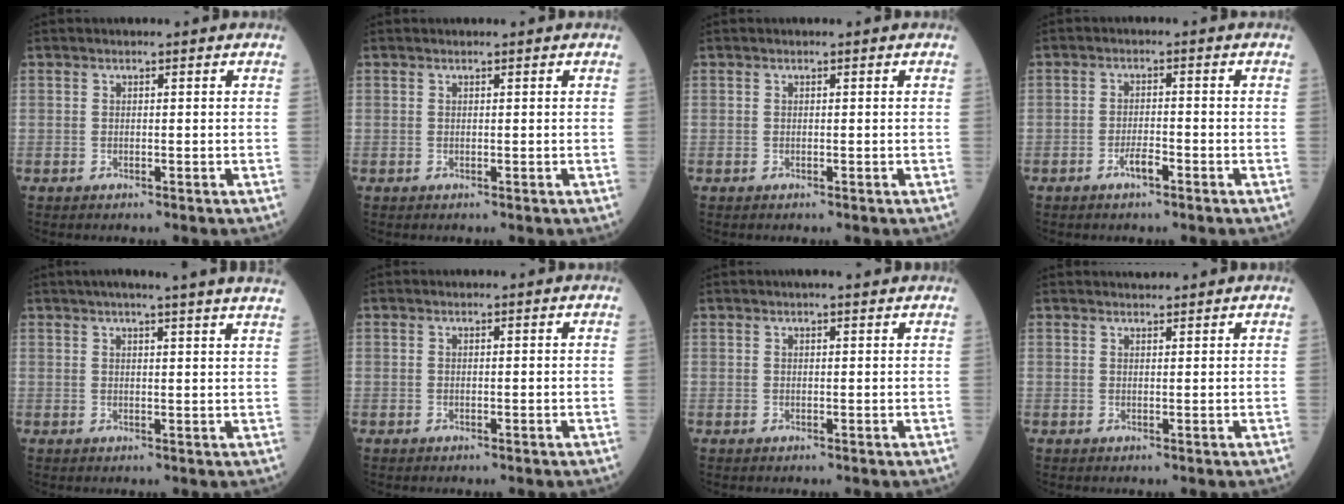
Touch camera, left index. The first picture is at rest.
{"total": 0.6, "force": [0.6, 0.0, 0.1], "torque": [-0.006, 0.011, 0.010]}
{"total": 0.0}
{"total": 2.6, "force": [-1.7, 0.5, 1.9], "torque": [-0.037, 0.001, -0.031]}
{"total": 13.7, "force": [11.9, -0.7, 6.8], "torque": [-0.103, 0.009, 0.135]}
{"total": 0.0}
{"total": 2.4, "force": [2.0, 0.3, 1.2], "torque": [-0.018, 0.015, 0.027]}
{"total": 2.2, "force": [2.2, 0.1, 0.4], "torque": [-0.006, 0.018, 0.037]}